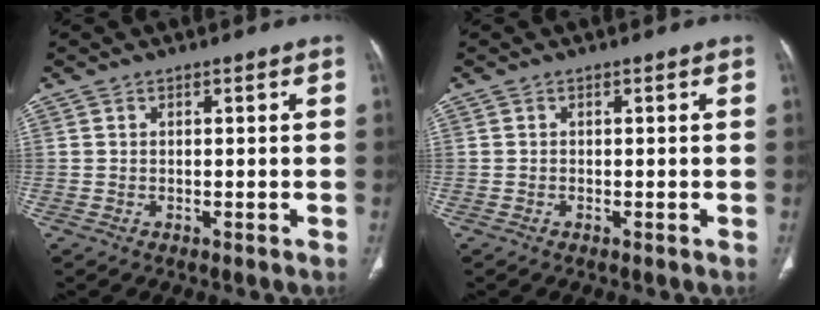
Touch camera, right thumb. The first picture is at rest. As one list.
[{"total": 0.0}]